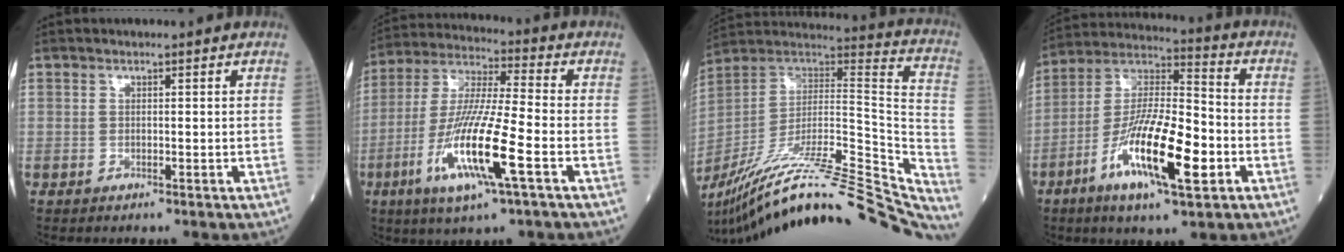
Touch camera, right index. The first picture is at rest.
{"total": 15.4, "force": [-5.4, 0.9, 14.4], "torque": [-0.294, -0.017, -0.103]}
{"total": 40.4, "force": [-34.8, 2.5, 20.4], "torque": [-0.239, -0.051, -0.495]}
{"total": 16.5, "force": [-5.8, 3.4, 15.0], "torque": [-0.289, -0.010, -0.102]}